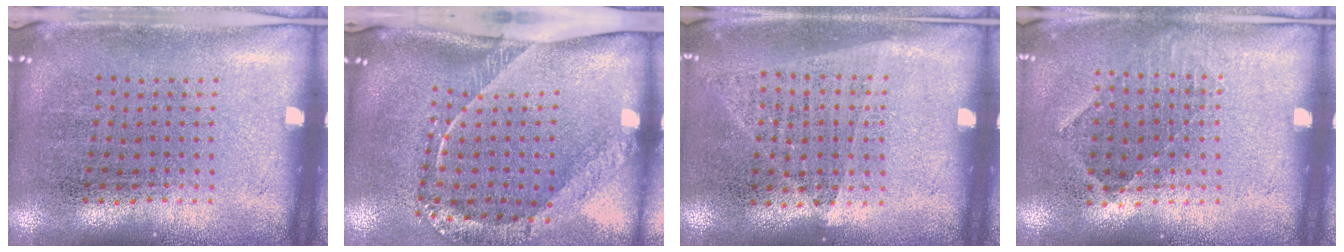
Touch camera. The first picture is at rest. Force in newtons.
{"total": 2.6, "press": 1.7, "slide": 2.0}
{"total": 1.0, "press": 0.9, "slide": 0.5}
{"total": 0.8, "press": 0.7, "slide": 0.4}